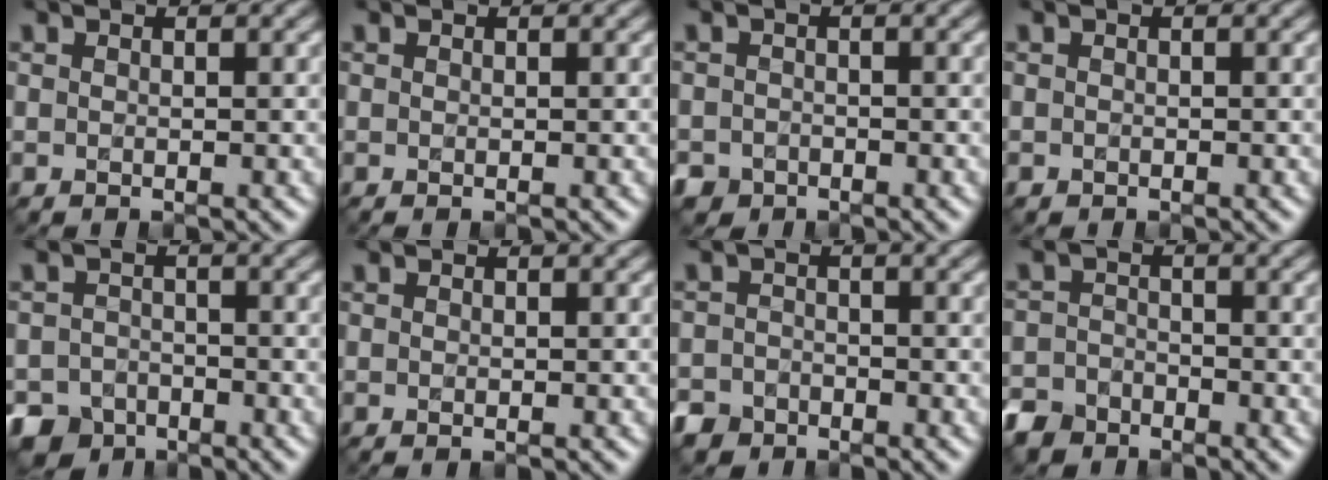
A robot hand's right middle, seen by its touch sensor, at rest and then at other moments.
{"total": 0.0}
{"total": 2.1, "force": [-1.4, 1.7, 0.1], "torque": [0.004, -0.006, -0.021]}
{"total": 0.5, "force": [-0.2, 0.5, 0.1], "torque": [-0.002, -0.001, -0.003]}
{"total": 4.6, "force": [-3.4, 3.0, 0.6], "torque": [0.005, -0.001, -0.061]}
{"total": 0.0}
{"total": 2.7, "force": [-2.2, 1.6, -0.1], "torque": [0.002, -0.003, -0.045]}
{"total": 3.5, "force": [-2.9, 1.9, 0.1], "torque": [-0.005, -0.007, -0.061]}